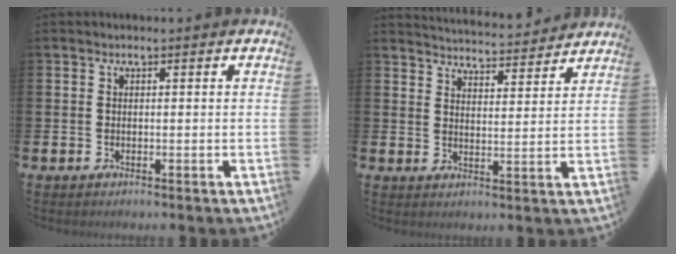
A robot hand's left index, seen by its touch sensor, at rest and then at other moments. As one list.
[{"total": 4.6, "force": [4.6, 0.3, 0.0], "torque": [-0.007, -0.041, 0.079]}]